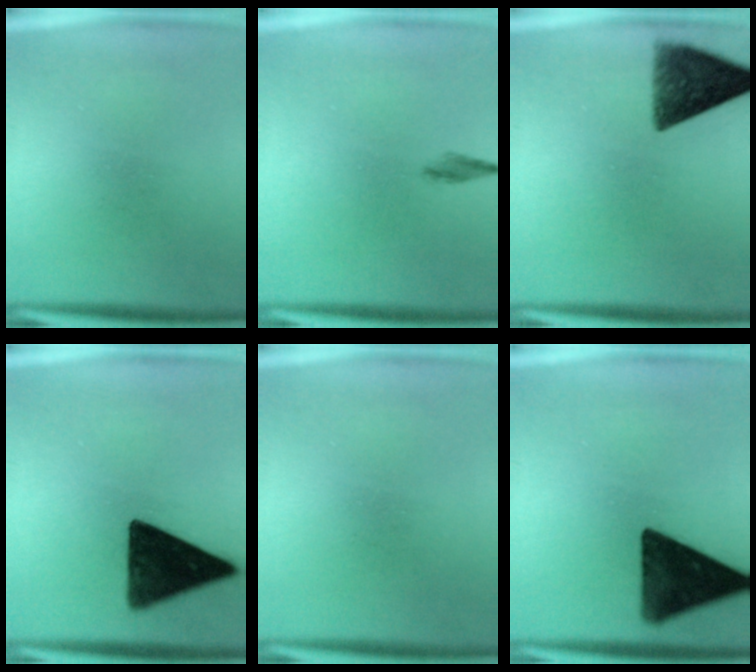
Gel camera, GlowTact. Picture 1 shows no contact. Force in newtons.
{"total": 1.3}
{"total": 10.0}
{"total": 14.8}
{"total": 0.0}
{"total": 14.9}